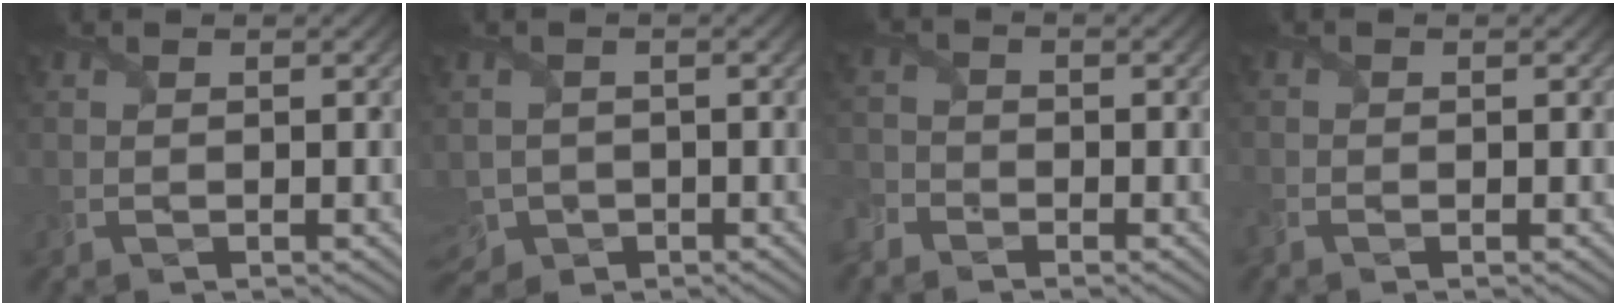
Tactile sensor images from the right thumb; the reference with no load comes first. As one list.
[{"total": 3.6, "force": [-1.6, 3.0, 1.1], "torque": [-0.035, -0.017, -0.033]}, {"total": 3.1, "force": [-2.6, 1.6, 0.7], "torque": [-0.026, -0.008, -0.070]}, {"total": 1.4, "force": [-1.2, 0.5, 0.4], "torque": [-0.016, -0.010, -0.031]}]